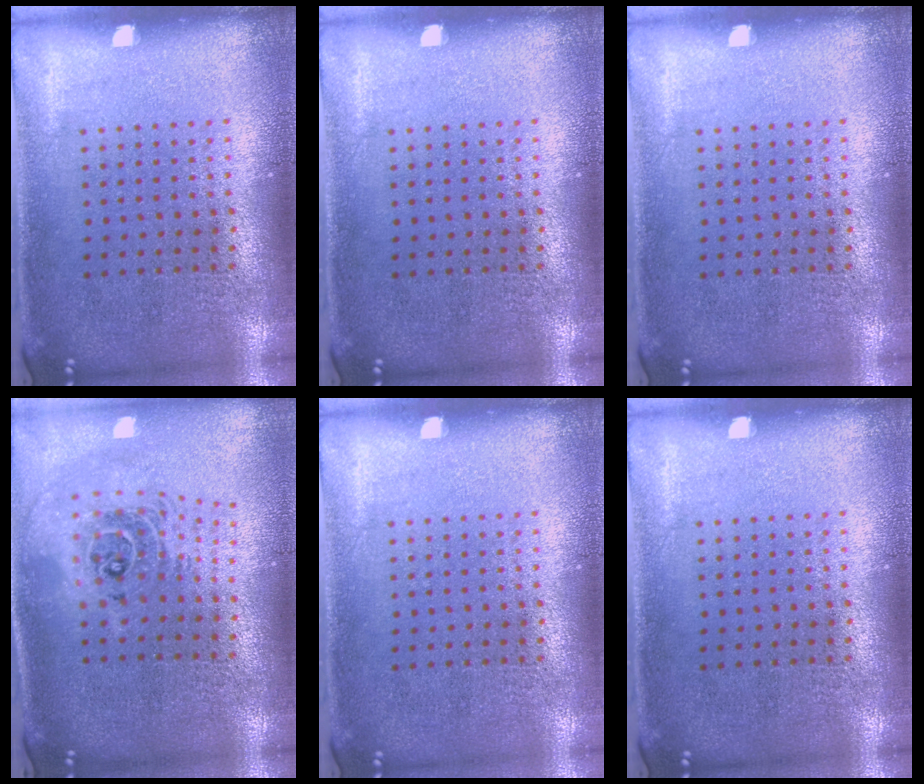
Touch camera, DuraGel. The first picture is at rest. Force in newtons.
{"total": 0.0}
{"total": 0.0}
{"total": 2.3, "press": 1.8, "slide": 1.5}
{"total": 0.0}
{"total": 0.0}